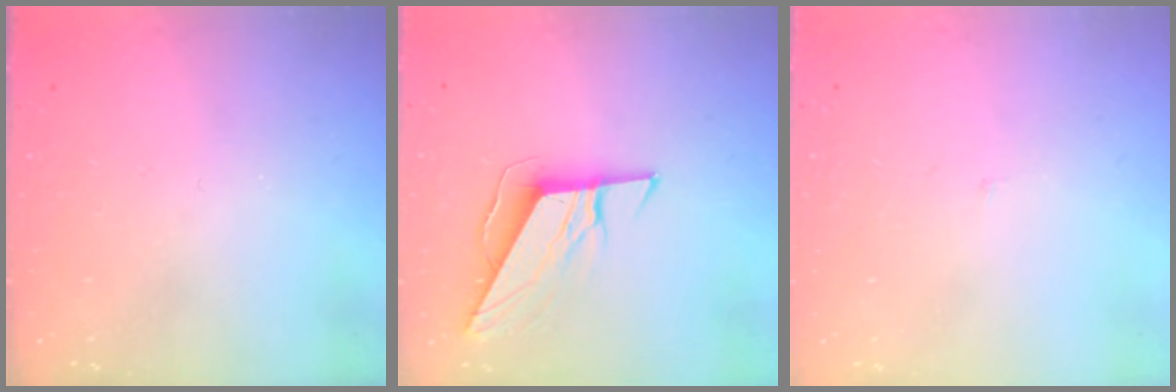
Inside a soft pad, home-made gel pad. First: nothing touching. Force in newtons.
{"total": 8.8, "press": 8.8, "slide": 0.4}
{"total": 2.0, "press": 2.0, "slide": 0.1}